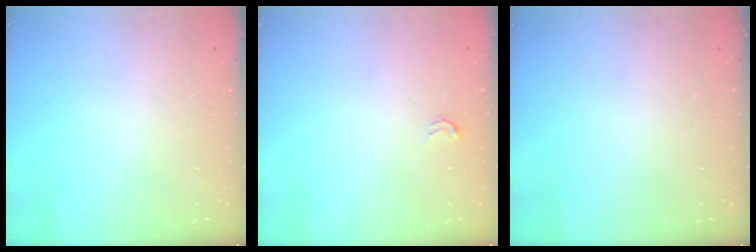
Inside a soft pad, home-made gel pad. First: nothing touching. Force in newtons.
{"total": 2.5, "press": 2.5, "slide": 0.5}
{"total": 0.0}